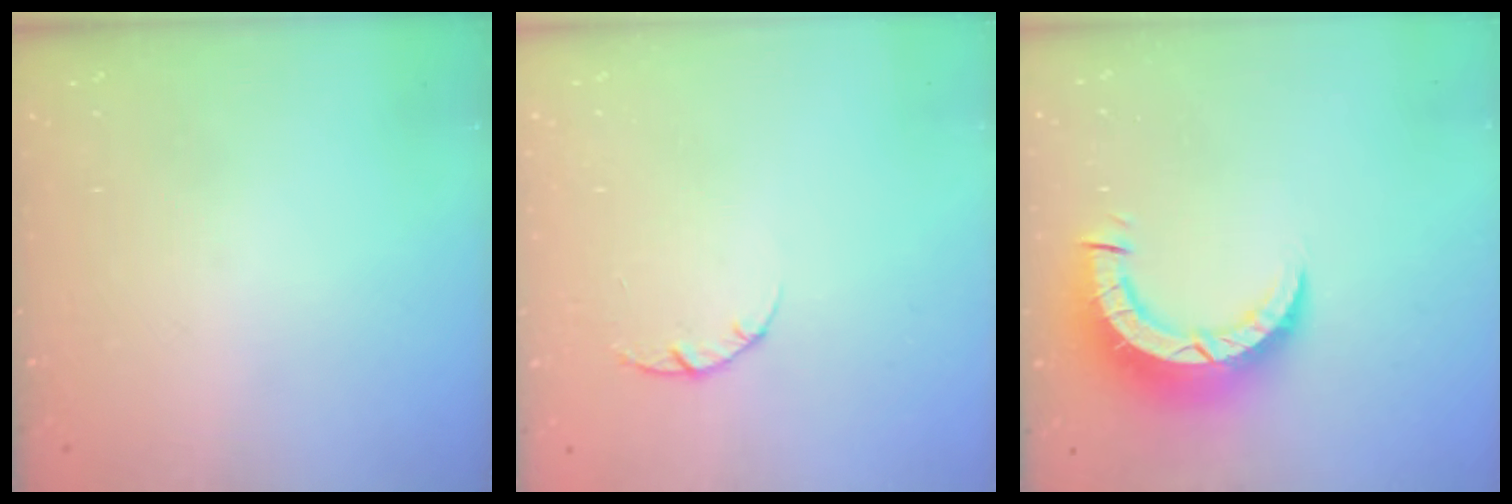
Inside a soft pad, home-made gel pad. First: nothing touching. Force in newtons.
{"total": 3.1, "press": 3.0, "slide": 0.4}
{"total": 8.6, "press": 8.5, "slide": 0.9}